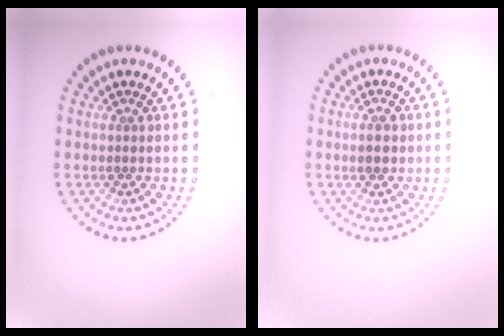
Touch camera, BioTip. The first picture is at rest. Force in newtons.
{"total": 2.0, "press": 2.0, "slide": 0.1}